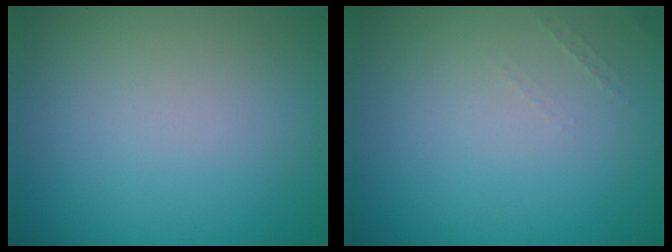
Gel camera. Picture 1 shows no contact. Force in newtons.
{"total": 0.6, "press": 0.6, "slide": 0.2}